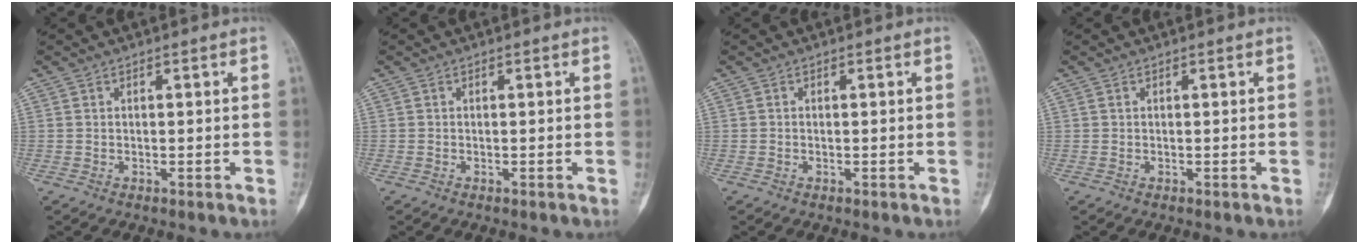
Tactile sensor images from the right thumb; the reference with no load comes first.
{"total": 0.0}
{"total": 0.0}
{"total": 0.0}